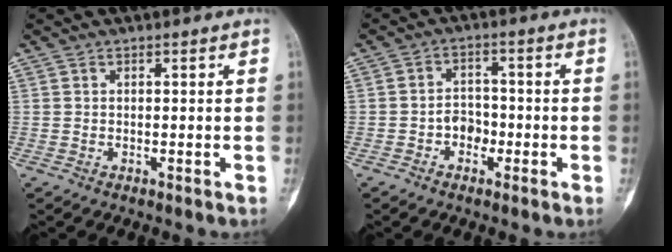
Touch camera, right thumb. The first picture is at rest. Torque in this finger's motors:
{"motor_torque": [0.64, 0.23, -0.03, -0.01, -0.01]}